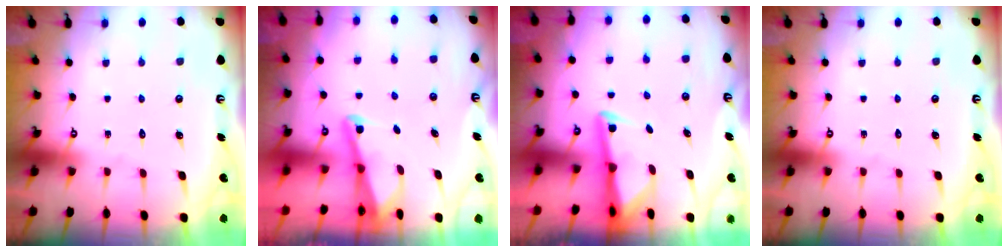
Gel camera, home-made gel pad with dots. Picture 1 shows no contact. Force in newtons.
{"total": 2.2, "press": 2.2, "slide": 0.3}
{"total": 2.8, "press": 2.8, "slide": 0.7}
{"total": 0.0}